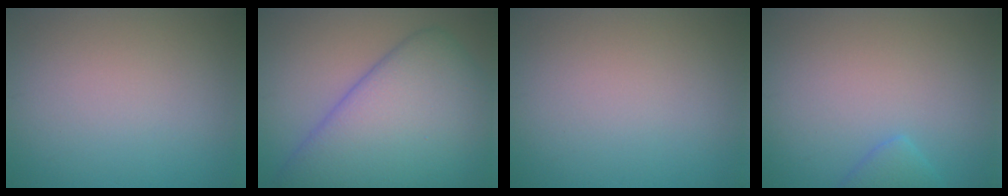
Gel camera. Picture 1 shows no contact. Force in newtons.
{"total": 12.0, "press": 12.0, "slide": 0.5}
{"total": 0.0}
{"total": 1.8, "press": 1.8, "slide": 0.1}